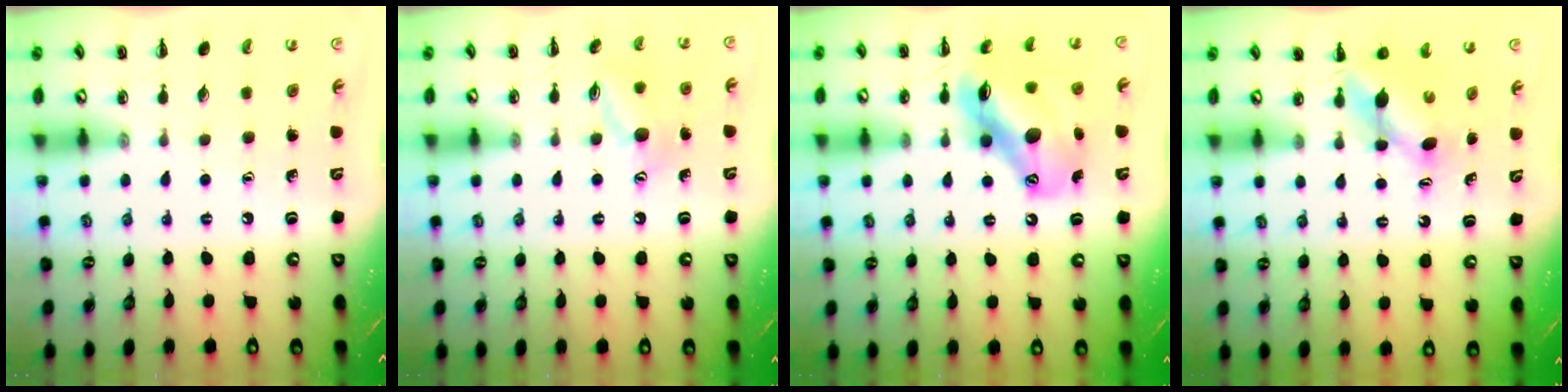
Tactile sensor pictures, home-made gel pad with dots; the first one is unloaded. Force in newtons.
{"total": 10.5, "press": 10.5, "slide": 0.9}
{"total": 14.7, "press": 14.1, "slide": 4.2}
{"total": 4.6, "press": 4.6, "slide": 0.3}